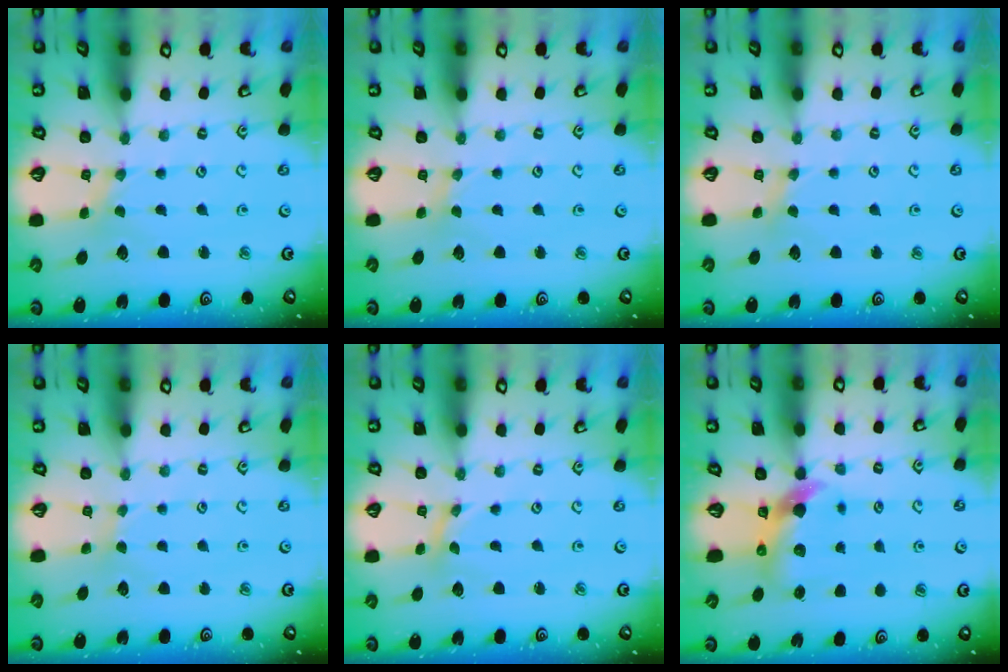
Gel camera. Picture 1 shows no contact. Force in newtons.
{"total": 1.7, "press": 1.6, "slide": 0.4}
{"total": 2.5, "press": 2.4, "slide": 0.5}
{"total": 2.0, "press": 2.0, "slide": 0.3}
{"total": 0.0}
{"total": 6.4, "press": 6.3, "slide": 1.1}